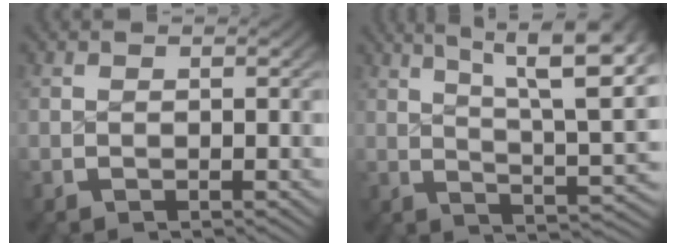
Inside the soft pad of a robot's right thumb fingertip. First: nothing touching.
{"total": 9.4, "force": [3.0, 4.4, 7.8], "torque": [-0.093, -0.010, 0.045]}